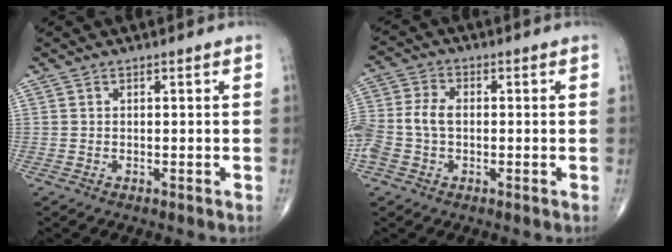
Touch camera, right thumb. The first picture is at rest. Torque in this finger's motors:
{"motor_torque": [0.18, 0.16, 0.62, 0.30, 0.20]}